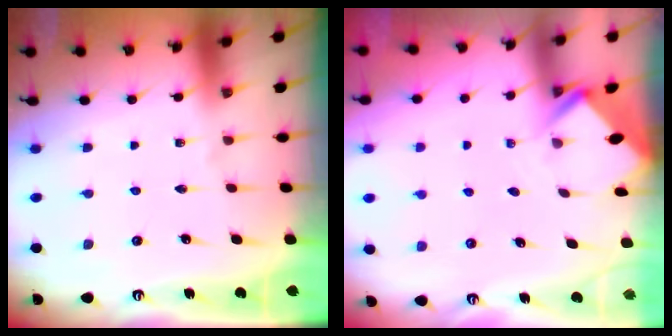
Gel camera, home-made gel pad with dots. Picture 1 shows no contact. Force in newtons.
{"total": 2.6, "press": 2.6, "slide": 0.2}